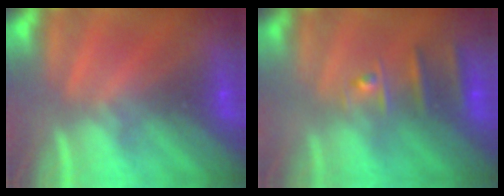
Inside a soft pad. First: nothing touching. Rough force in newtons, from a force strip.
{"total": 2.5}